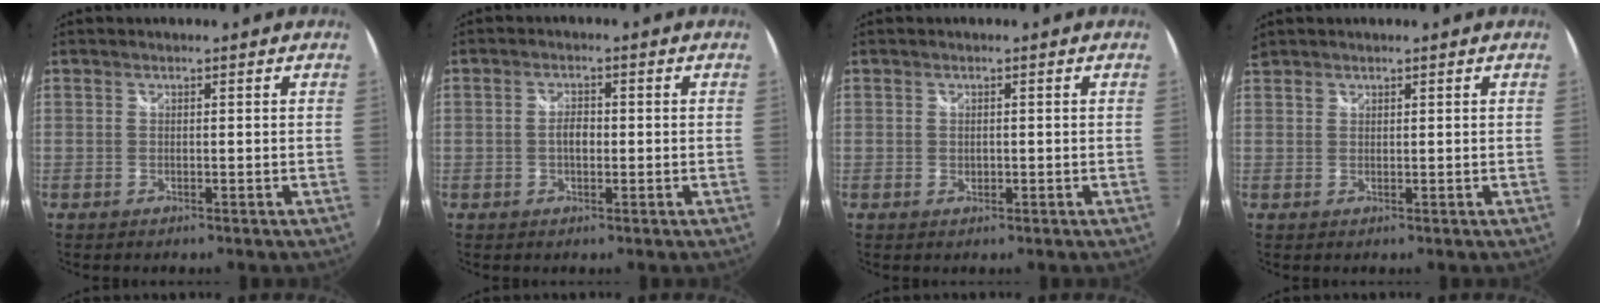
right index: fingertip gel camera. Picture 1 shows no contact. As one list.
[{"total": 2.7, "force": [-0.3, 1.5, 2.1], "torque": [-0.039, 0.004, -0.007]}, {"total": 0.9, "force": [-0.1, 0.8, 0.5], "torque": [-0.007, -0.001, -0.001]}, {"total": 1.5, "force": [1.3, 0.8, 0.2], "torque": [0.004, 0.007, 0.024]}]